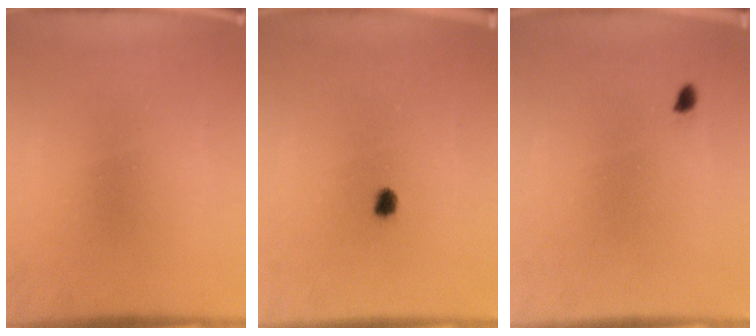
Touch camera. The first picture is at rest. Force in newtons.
{"total": 1.7}
{"total": 0.9}